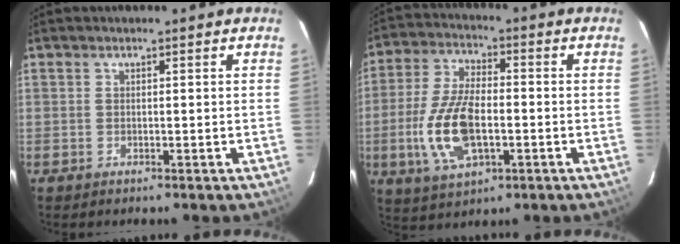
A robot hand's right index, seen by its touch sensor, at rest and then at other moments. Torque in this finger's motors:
{"motor_torque": [1.54, -0.61, 0.90, 0.10]}